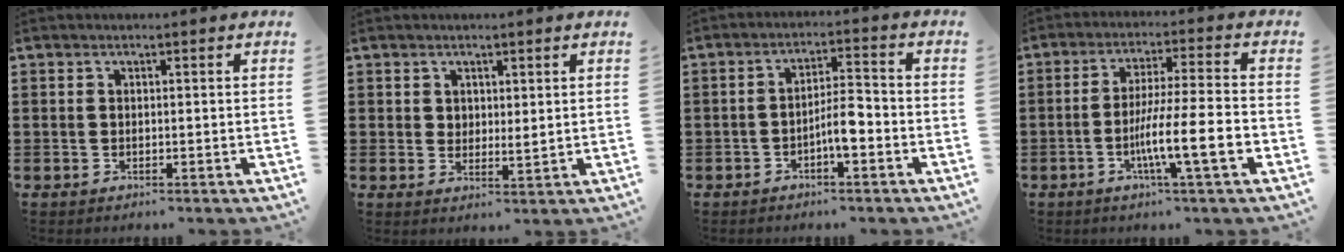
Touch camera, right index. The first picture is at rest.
{"total": 1.7, "force": [1.1, 0.9, 1.0], "torque": [-0.013, -0.002, 0.020]}
{"total": 5.2, "force": [-2.0, 1.4, 4.6], "torque": [-0.086, 0.008, -0.040]}
{"total": 10.2, "force": [-3.4, 0.9, 9.5], "torque": [-0.169, -0.007, -0.062]}